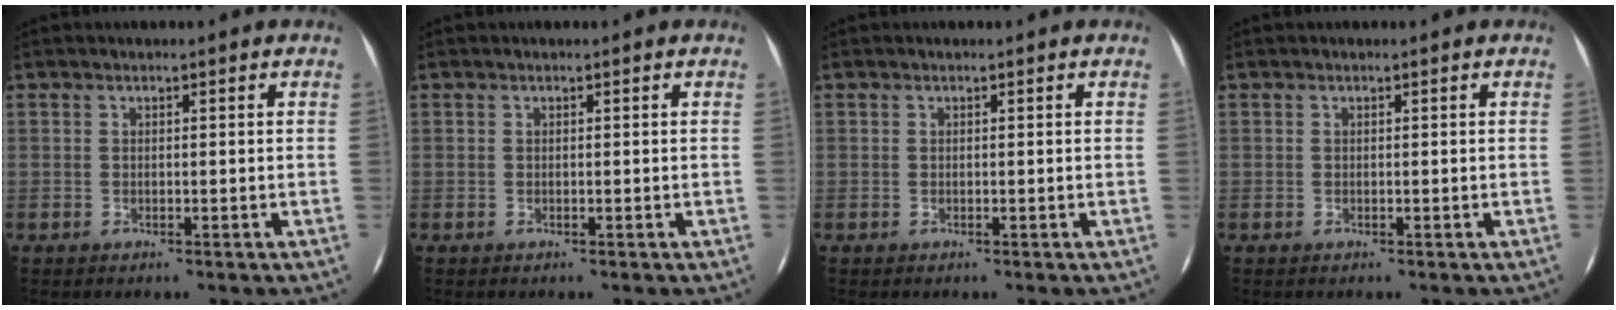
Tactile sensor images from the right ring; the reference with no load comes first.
{"total": 0.0}
{"total": 0.0}
{"total": 0.0}